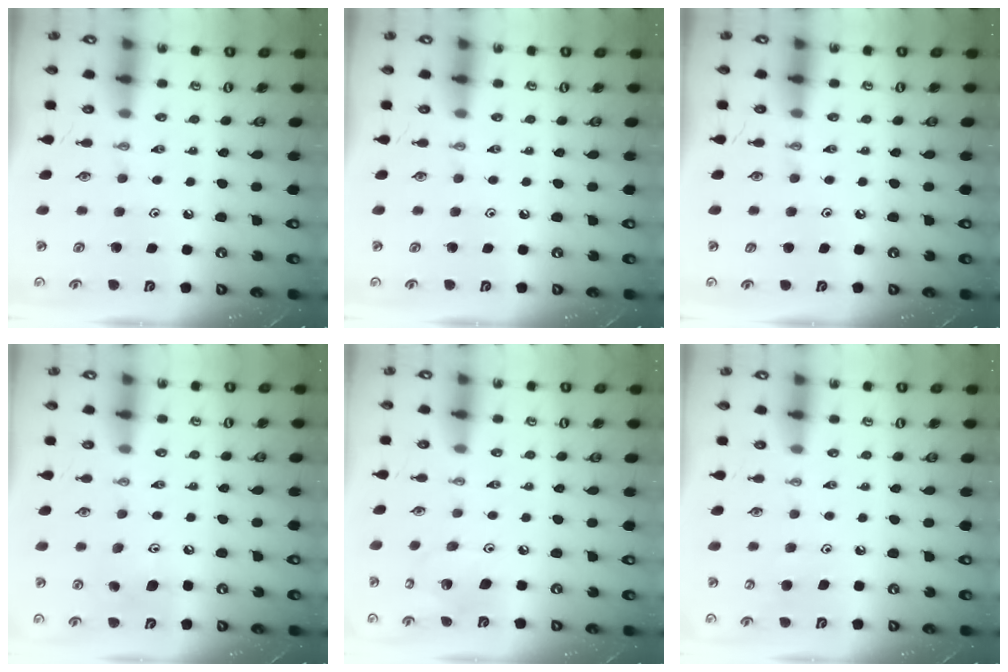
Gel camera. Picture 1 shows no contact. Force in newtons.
{"total": 0.0}
{"total": 1.4, "press": 0.2, "slide": 1.4}
{"total": 7.4, "press": 7.1, "slide": 2.2}
{"total": 10.5, "press": 10.3, "slide": 2.1}
{"total": 5.5, "press": 5.5, "slide": 0.8}